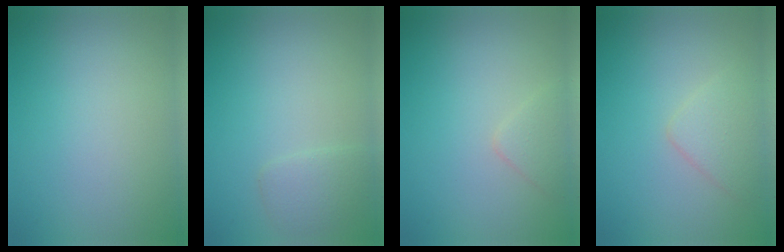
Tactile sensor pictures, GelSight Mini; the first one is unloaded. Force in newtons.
{"total": 1.7, "press": 1.7, "slide": 0.1}
{"total": 1.4, "press": 1.4, "slide": 0.1}
{"total": 2.3, "press": 2.3, "slide": 0.1}